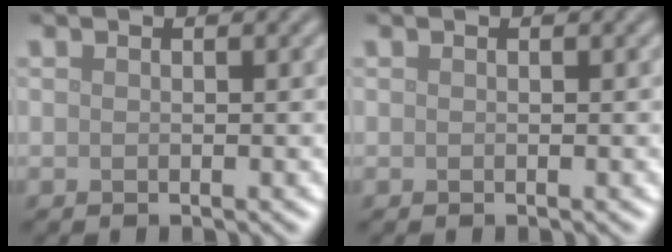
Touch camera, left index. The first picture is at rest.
{"total": 0.0}